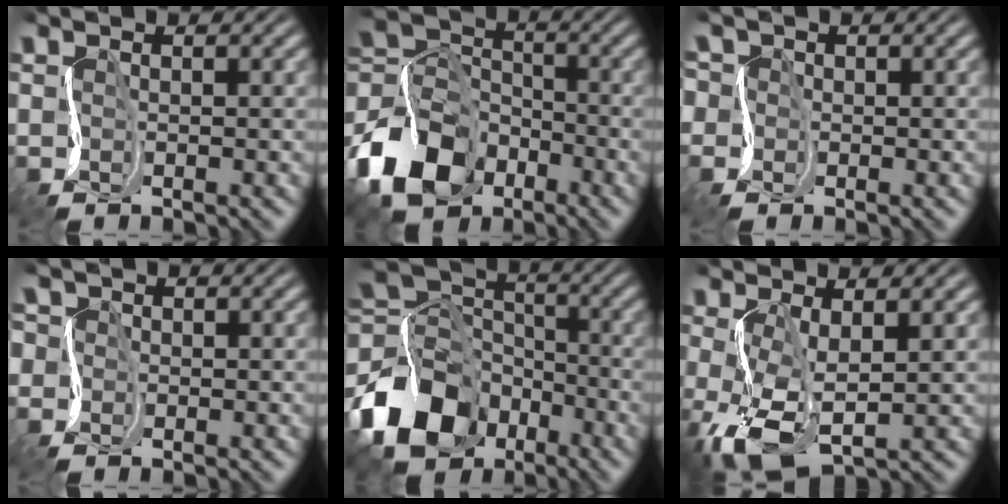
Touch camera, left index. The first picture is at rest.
{"total": 10.1, "force": [-5.5, 6.8, 5.1], "torque": [-0.112, 0.001, -0.130]}
{"total": 3.1, "force": [0.3, 3.0, 1.0], "torque": [-0.017, 0.016, -0.031]}
{"total": 2.5, "force": [0.2, 2.4, 0.7], "torque": [-0.010, 0.010, -0.029]}
{"total": 12.1, "force": [-5.9, 8.4, 6.4], "torque": [-0.149, -0.005, -0.130]}
{"total": 5.5, "force": [-0.4, 2.0, 5.0], "torque": [-0.116, -0.006, -0.009]}